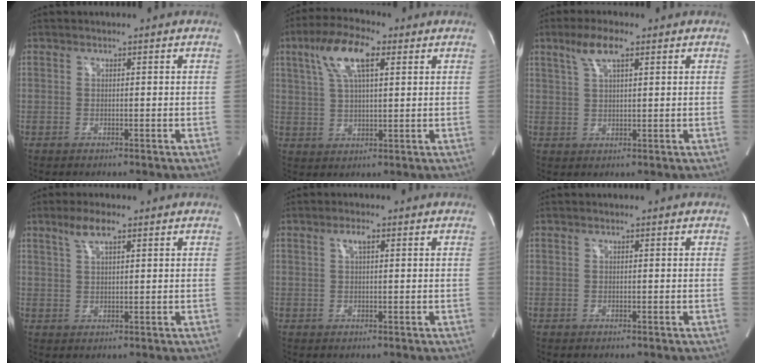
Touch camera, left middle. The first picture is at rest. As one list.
[{"total": 9.9, "force": [4.4, 2.9, 8.4], "torque": [-0.170, 0.024, 0.083]}, {"total": 5.3, "force": [3.1, 1.1, 4.1], "torque": [-0.089, 0.014, 0.061]}, {"total": 4.1, "force": [2.6, 0.8, 3.0], "torque": [-0.066, 0.011, 0.054]}, {"total": 1.8, "force": [0.7, 0.4, 1.6], "torque": [-0.031, 0.004, 0.013]}, {"total": 0.0}]